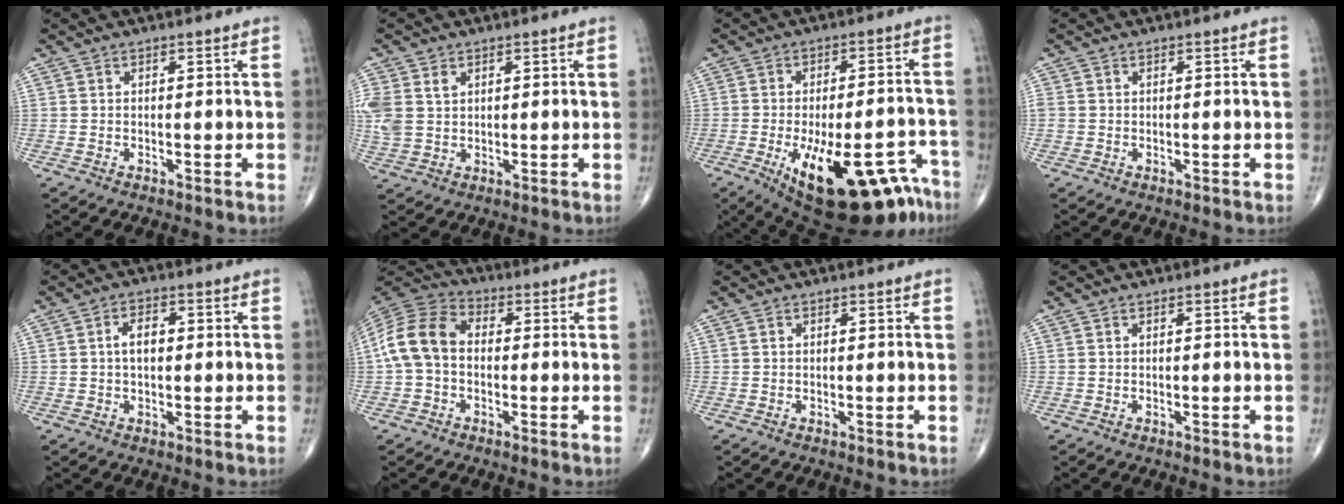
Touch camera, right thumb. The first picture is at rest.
{"total": 7.2, "force": [2.1, 5.2, 4.4], "torque": [-0.108, 0.004, 0.053]}
{"total": 22.4, "force": [-12.9, 8.4, 16.3], "torque": [-0.168, 0.054, -0.175]}
{"total": 1.0, "force": [0.0, 0.9, 0.4], "torque": [-0.008, 0.002, 0.001]}
{"total": 4.2, "force": [0.4, 2.4, 3.4], "torque": [-0.056, 0.008, 0.004]}
{"total": 11.2, "force": [-0.6, 8.0, 7.8], "torque": [-0.150, 0.032, -0.025]}
{"total": 0.0}
{"total": 0.0}